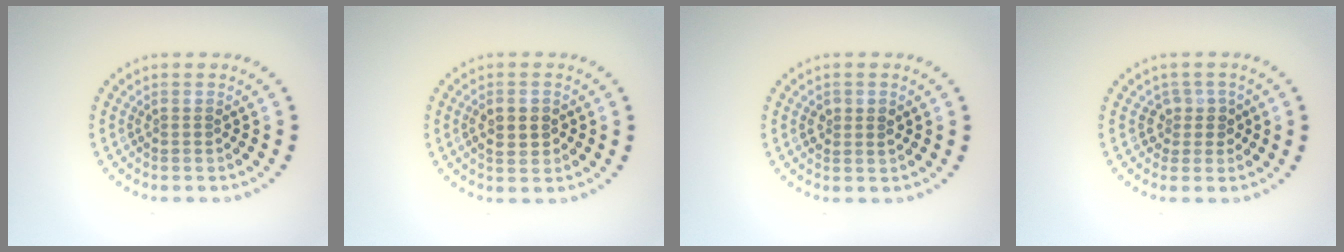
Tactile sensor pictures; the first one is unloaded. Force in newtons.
{"total": 2.8, "press": 2.8, "slide": 0.1}
{"total": 1.5, "press": 1.5, "slide": 0.2}
{"total": 1.9, "press": 1.4, "slide": 1.3}